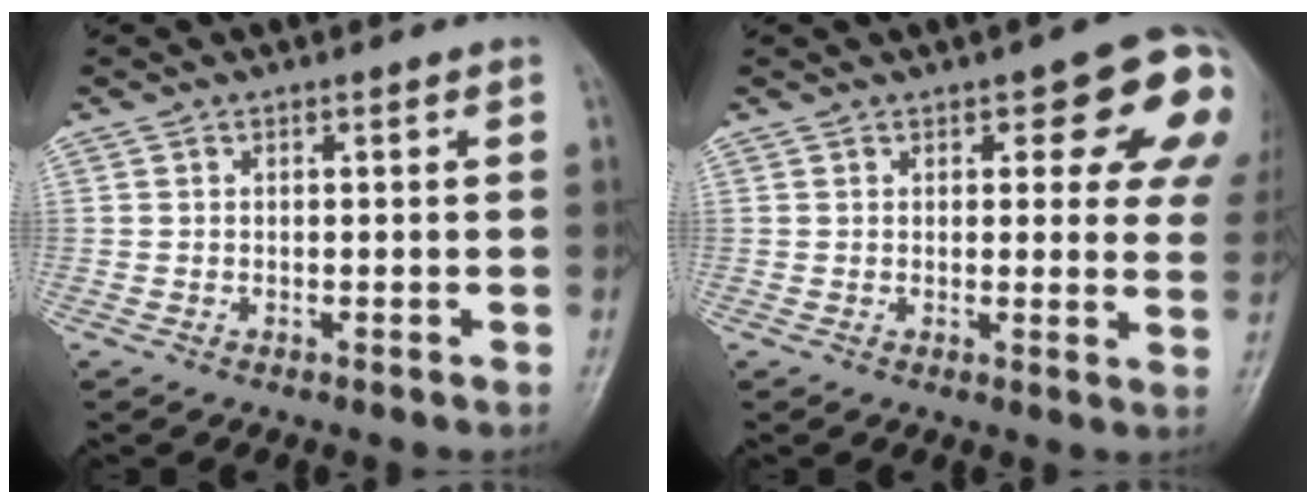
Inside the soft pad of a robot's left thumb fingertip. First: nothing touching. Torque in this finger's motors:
{"motor_torque": [0.29, 0.42, 0.33, 0.00, 0.10]}